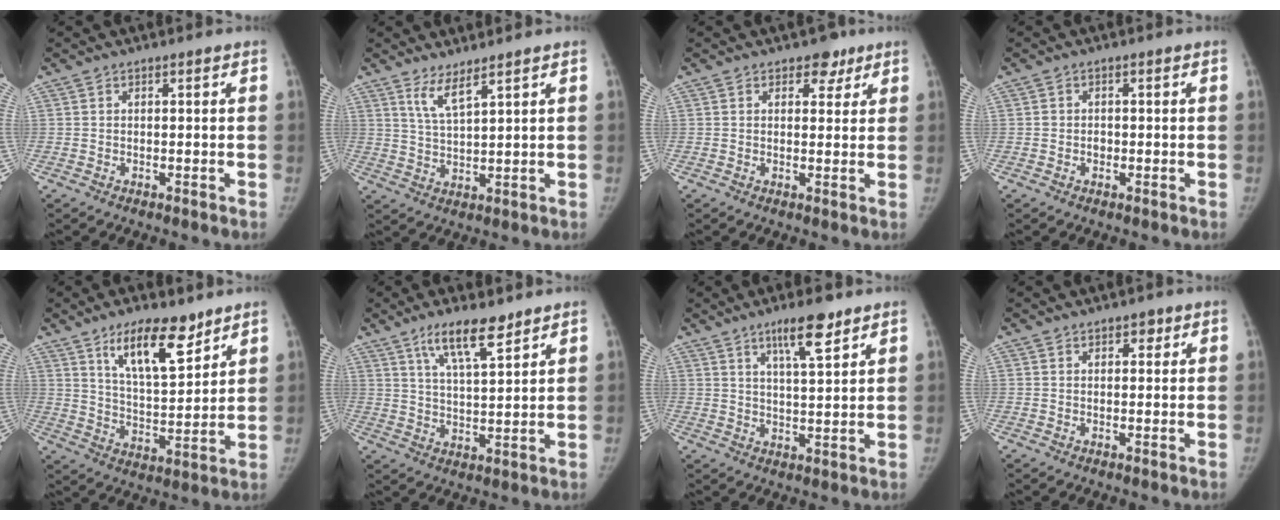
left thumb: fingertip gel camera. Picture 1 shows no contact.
{"total": 4.5, "force": [3.2, 0.7, 3.1], "torque": [-0.063, -0.031, 0.070]}
{"total": 3.5, "force": [2.2, 2.4, 1.3], "torque": [0.008, -0.009, 0.028]}
{"total": 1.4, "force": [-0.4, 1.2, 0.5], "torque": [-0.003, 0.006, -0.007]}
{"total": 13.0, "force": [8.3, 4.8, 8.8], "torque": [-0.118, -0.055, 0.147]}
{"total": 9.1, "force": [6.2, 2.3, 6.3], "torque": [-0.099, -0.033, 0.115]}
{"total": 7.9, "force": [5.2, 1.6, 5.8], "torque": [-0.091, -0.028, 0.089]}
{"total": 1.7, "force": [1.0, 1.1, 0.8], "torque": [0.003, -0.002, 0.010]}